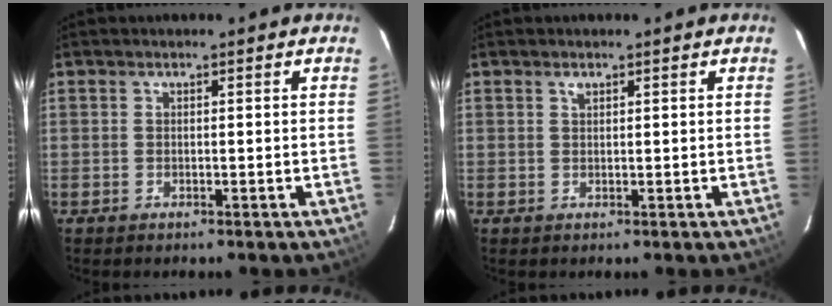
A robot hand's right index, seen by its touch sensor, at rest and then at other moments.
{"total": 0.8, "force": [0.5, 0.4, 0.4], "torque": [-0.007, 0.002, 0.010]}